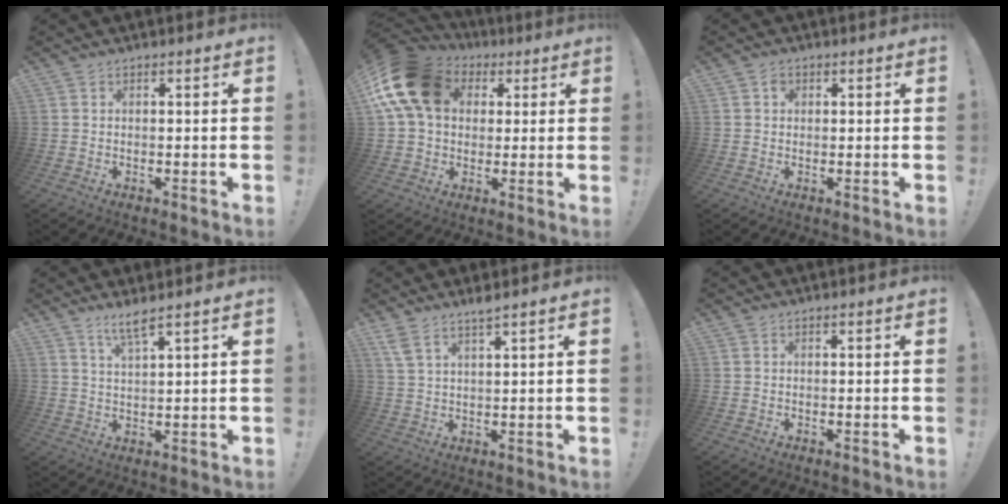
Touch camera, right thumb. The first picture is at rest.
{"total": 18.1, "force": [4.9, 13.5, 11.0], "torque": [-0.200, -0.003, 0.097]}
{"total": 1.2, "force": [0.1, 1.1, 0.4], "torque": [0.001, 0.001, -0.002]}
{"total": 4.8, "force": [3.6, 0.1, 3.1], "torque": [-0.059, -0.020, 0.060]}
{"total": 4.6, "force": [3.7, 0.2, 2.7], "torque": [-0.068, -0.013, 0.068]}
{"total": 0.0}